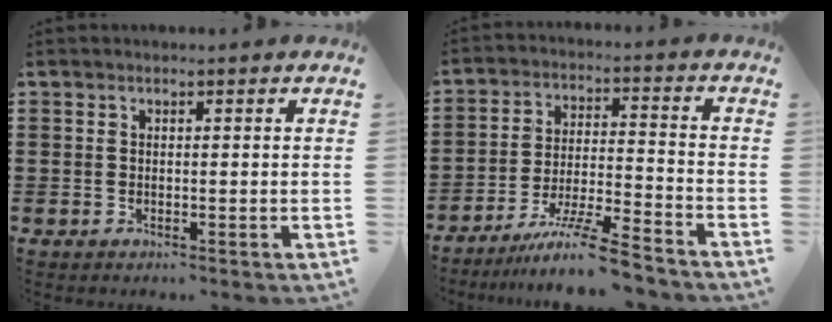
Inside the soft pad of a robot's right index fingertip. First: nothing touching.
{"total": 9.2, "force": [-7.6, 0.2, 5.1], "torque": [-0.103, 0.000, -0.149]}